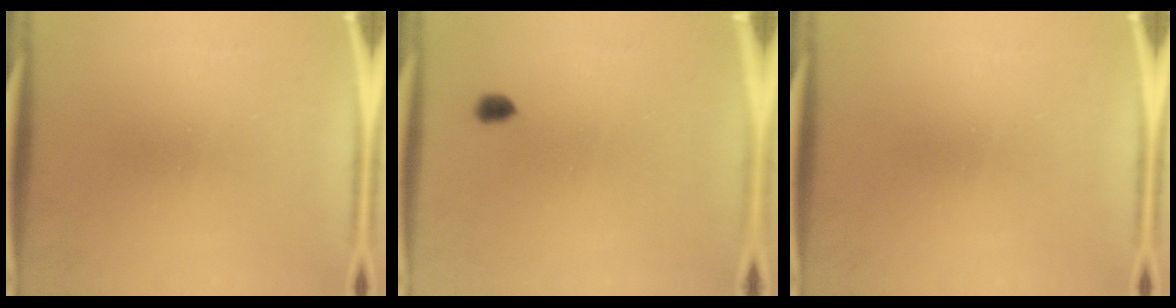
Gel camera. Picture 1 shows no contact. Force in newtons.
{"total": 2.1}
{"total": 0.0}